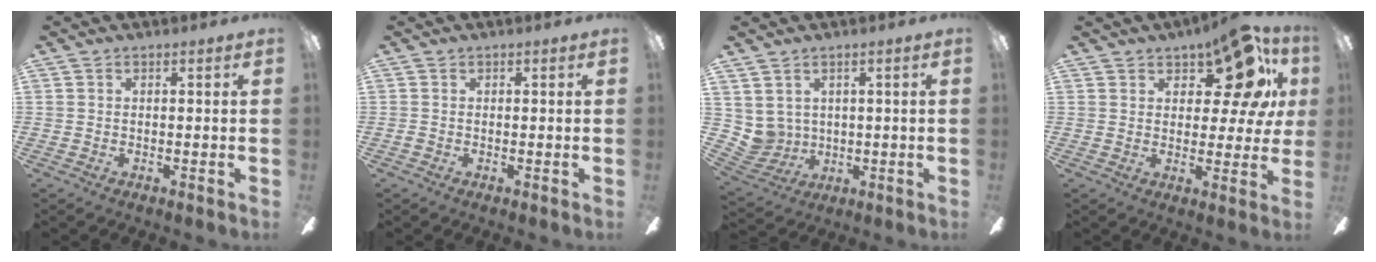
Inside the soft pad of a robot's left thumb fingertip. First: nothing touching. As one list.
[{"total": 0.5, "force": [-0.4, 0.3, 0.2], "torque": [-0.003, 0.001, -0.008]}, {"total": 5.3, "force": [2.8, 4.4, 0.2], "torque": [-0.044, -0.024, 0.058]}, {"total": 15.7, "force": [8.7, 7.6, 10.6], "torque": [-0.145, -0.045, 0.150]}]